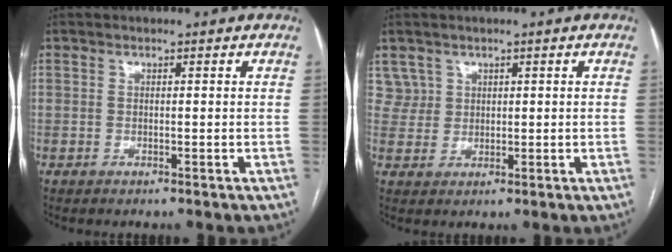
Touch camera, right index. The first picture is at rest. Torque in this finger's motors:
{"motor_torque": [-0.35, 0.32, -0.01, -0.02]}